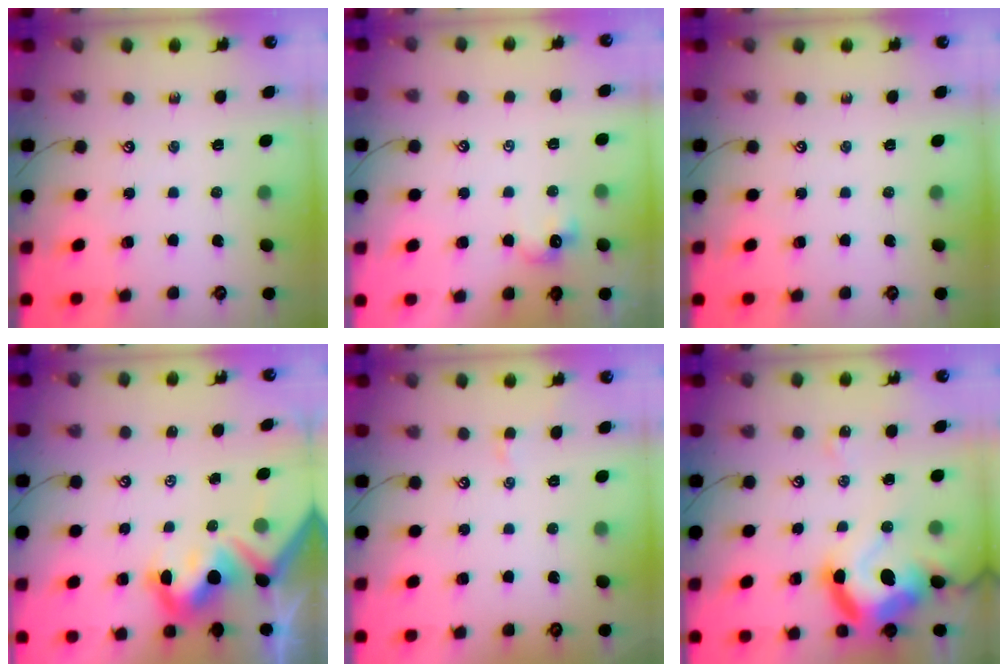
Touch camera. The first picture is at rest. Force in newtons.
{"total": 1.2, "press": 1.1, "slide": 0.5}
{"total": 0.0}
{"total": 9.5, "press": 9.4, "slide": 1.6}
{"total": 1.0, "press": 0.8, "slide": 0.4}
{"total": 19.0, "press": 18.8, "slide": 2.3}